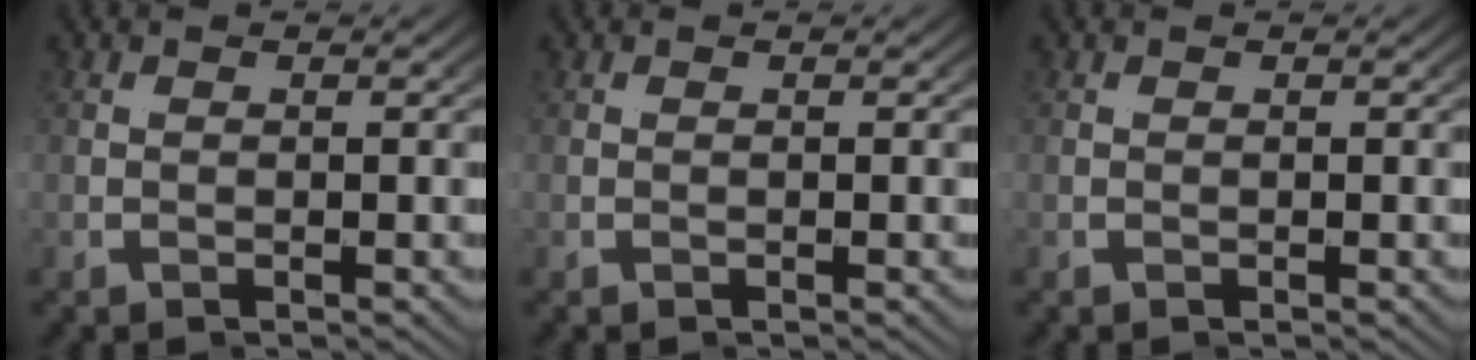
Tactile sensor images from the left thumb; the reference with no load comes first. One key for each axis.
{"total": 0.0}
{"total": 0.0}